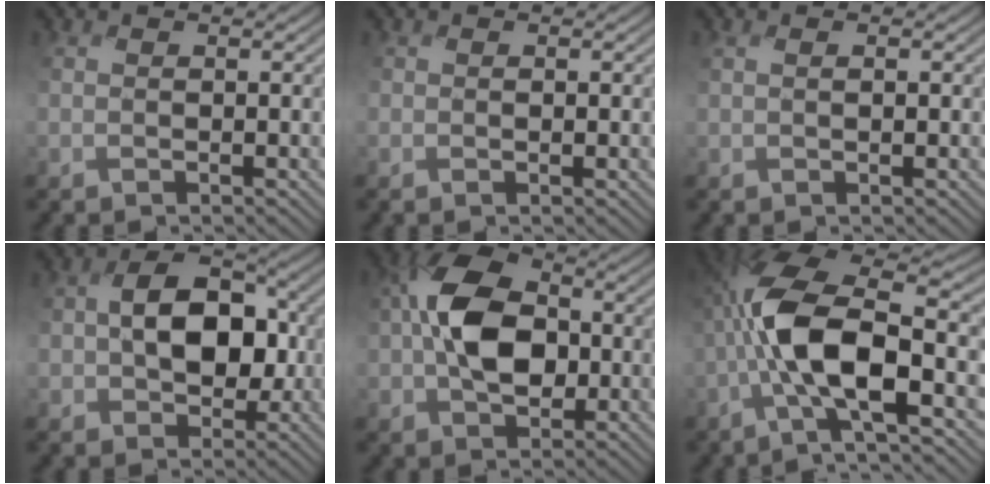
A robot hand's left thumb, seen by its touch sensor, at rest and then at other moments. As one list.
[{"total": 0.0}, {"total": 0.9, "force": [0.1, 0.1, 0.9], "torque": [-0.015, 0.003, 0.003]}, {"total": 9.5, "force": [-0.6, 6.5, 7.0], "torque": [-0.107, 0.005, -0.023]}, {"total": 10.8, "force": [-0.4, 7.0, 8.1], "torque": [-0.170, 0.016, -0.026]}, {"total": 10.5, "force": [-2.7, 3.4, 9.6], "torque": [-0.200, 0.010, -0.062]}]